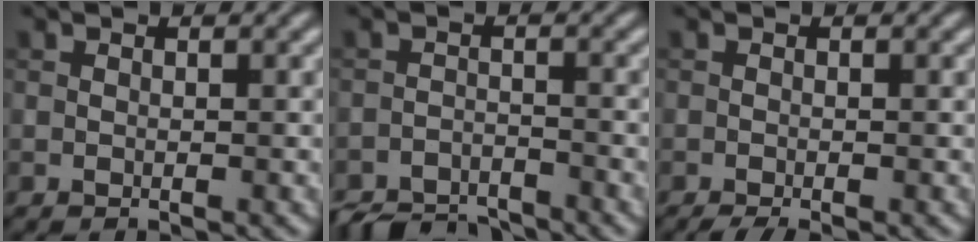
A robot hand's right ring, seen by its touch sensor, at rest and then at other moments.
{"total": 4.6, "force": [-4.4, 1.1, 1.0], "torque": [-0.013, -0.009, -0.082]}
{"total": 1.6, "force": [-1.2, 0.2, 1.0], "torque": [-0.016, -0.007, -0.022]}